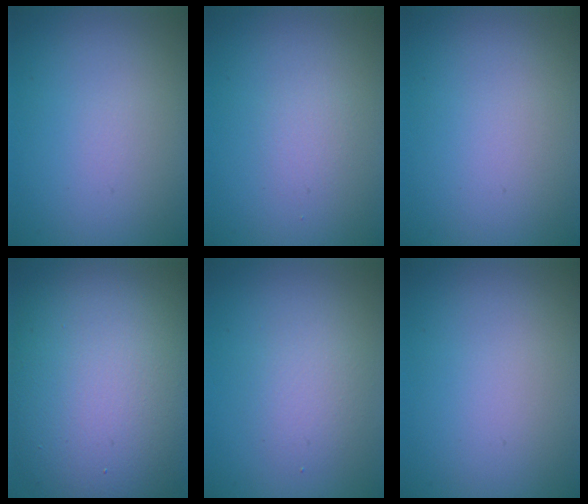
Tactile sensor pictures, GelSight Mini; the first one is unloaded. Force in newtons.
{"total": 2.6, "press": 2.6, "slide": 0.3}
{"total": 0.0}
{"total": 14.4, "press": 14.4, "slide": 0.9}
{"total": 2.1, "press": 2.1, "slide": 0.1}
{"total": 0.0}